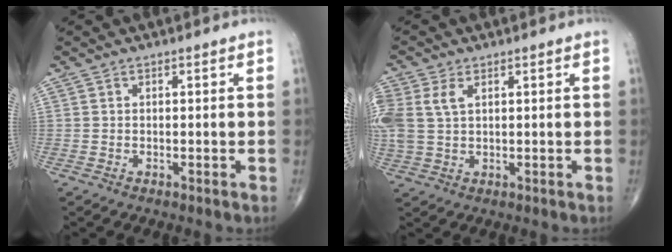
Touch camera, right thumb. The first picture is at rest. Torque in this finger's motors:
{"motor_torque": [0.31, 0.32, 0.38, 0.17, 0.11]}